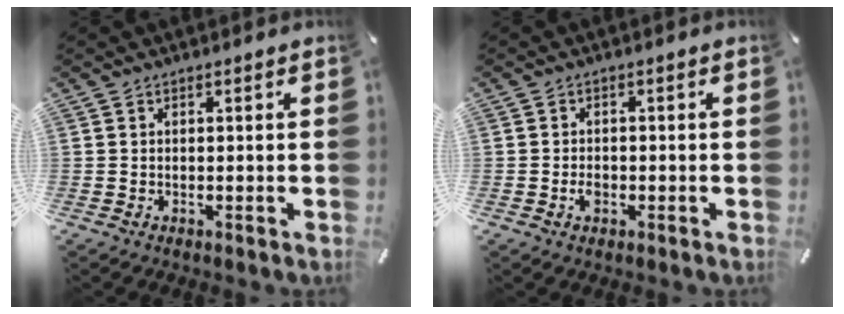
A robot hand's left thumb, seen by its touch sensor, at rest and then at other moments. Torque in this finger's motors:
{"motor_torque": [0.03, 0.03, 0.03, 0.03, 0.00]}